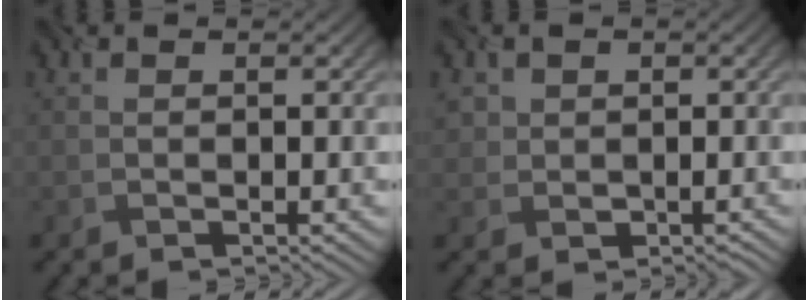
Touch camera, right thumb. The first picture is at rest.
{"total": 2.7, "force": [0.4, 2.7, 0.5], "torque": [-0.011, -0.002, 0.009]}